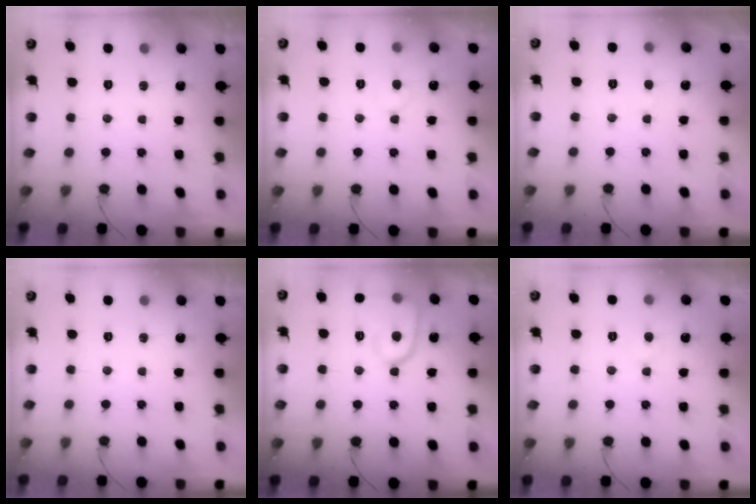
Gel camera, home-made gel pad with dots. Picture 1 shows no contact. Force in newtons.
{"total": 4.3, "press": 4.3, "slide": 0.5}
{"total": 2.2, "press": 2.2, "slide": 0.2}
{"total": 0.0}
{"total": 10.4, "press": 10.4, "slide": 0.4}
{"total": 3.1, "press": 3.1, "slide": 0.3}